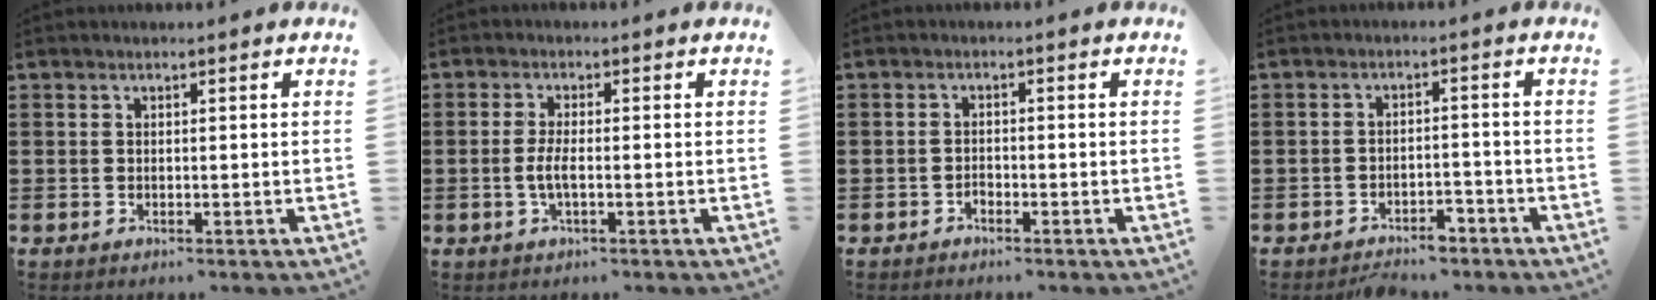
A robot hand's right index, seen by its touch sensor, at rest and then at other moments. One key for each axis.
{"total": 3.0, "fx": -0.7, "fy": 0.6, "fz": 2.9, "tx": -0.072, "ty": -0.007, "tz": -0.019}
{"total": 1.1, "fx": -0.9, "fy": 0.4, "fz": 0.3, "tx": -0.010, "ty": -0.001, "tz": -0.019}
{"total": 2.9, "fx": -2.6, "fy": 0.9, "fz": 0.8, "tx": -0.017, "ty": 0.007, "tz": -0.053}